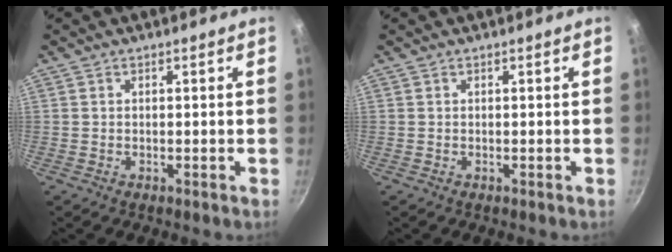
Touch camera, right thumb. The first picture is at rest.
{"total": 0.0}